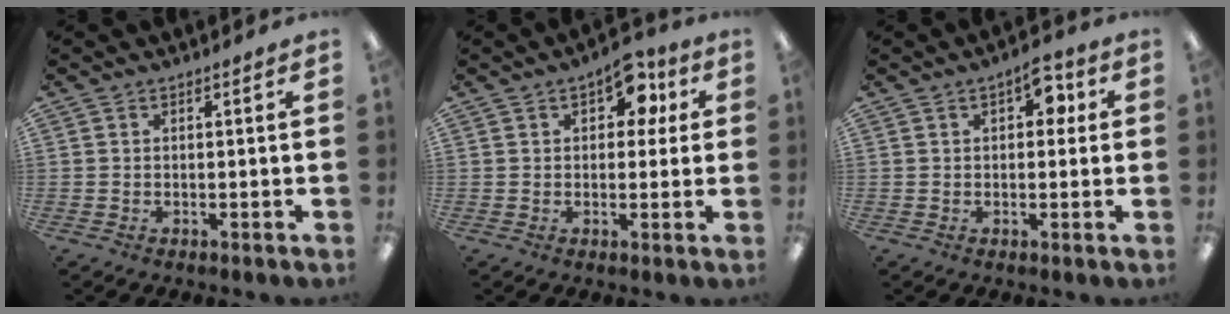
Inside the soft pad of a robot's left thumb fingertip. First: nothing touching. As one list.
[{"total": 9.0, "force": [3.8, 5.3, 6.2], "torque": [-0.071, -0.006, 0.062]}, {"total": 6.6, "force": [2.3, 3.6, 5.0], "torque": [-0.060, -0.003, 0.033]}]